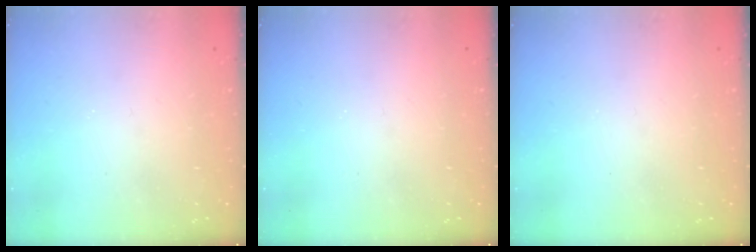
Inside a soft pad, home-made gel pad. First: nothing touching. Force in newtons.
{"total": 0.0}
{"total": 0.0}